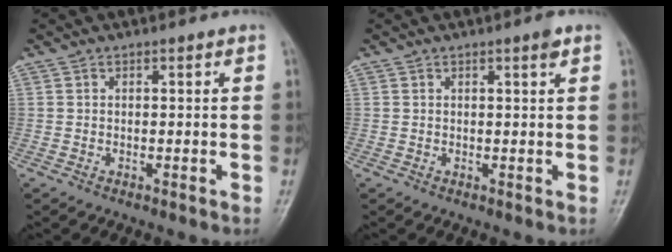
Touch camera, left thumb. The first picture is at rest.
{"total": 1.4, "force": [0.8, 0.1, 1.1], "torque": [-0.016, -0.003, 0.011]}